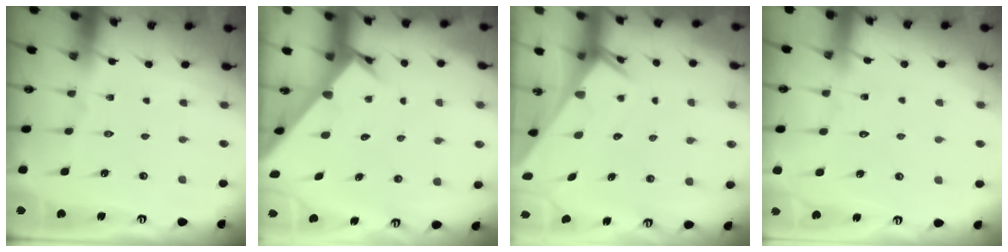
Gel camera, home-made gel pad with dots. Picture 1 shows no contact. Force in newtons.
{"total": 2.3, "press": 2.3, "slide": 0.2}
{"total": 2.6, "press": 2.6, "slide": 0.1}
{"total": 3.9, "press": 3.9, "slide": 0.3}